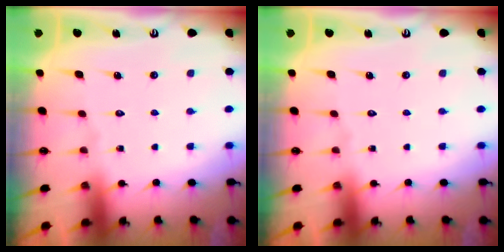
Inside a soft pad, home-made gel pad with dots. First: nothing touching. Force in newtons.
{"total": 0.0}